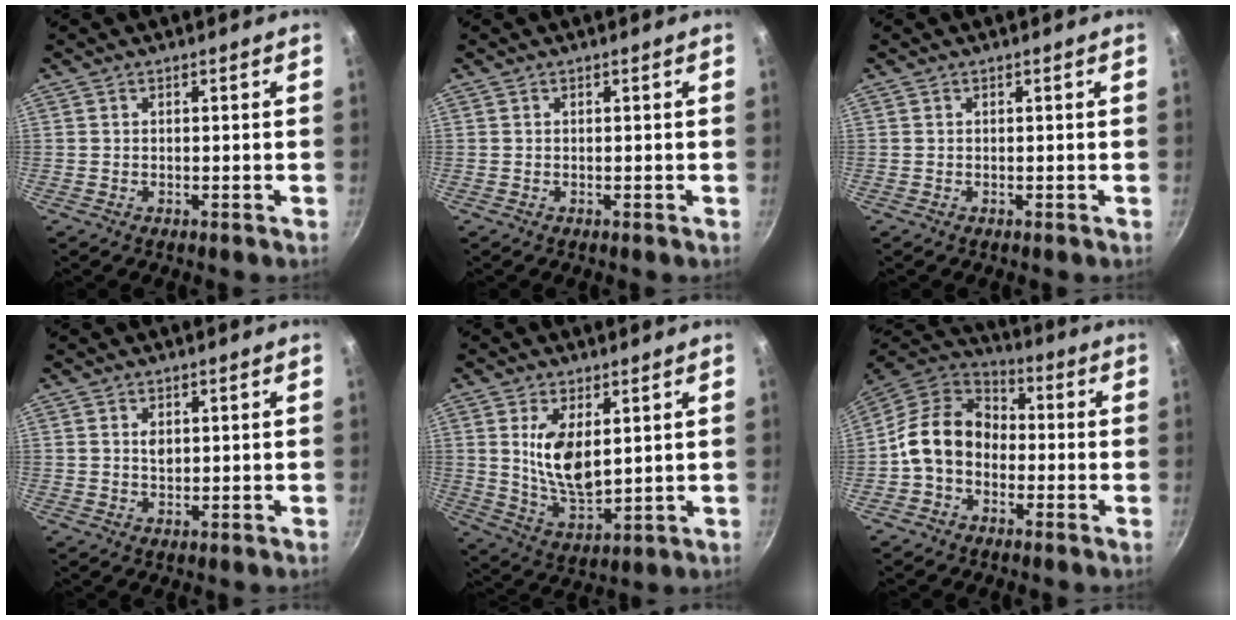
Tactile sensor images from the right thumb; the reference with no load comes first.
{"total": 0.0}
{"total": 0.0}
{"total": 2.0, "force": [0.6, 1.2, 1.4], "torque": [-0.020, -0.005, 0.014]}
{"total": 10.6, "force": [2.6, 5.3, 8.8], "torque": [-0.151, -0.026, 0.064]}
{"total": 12.9, "force": [-2.3, 9.9, 8.0], "torque": [-0.133, 0.040, -0.058]}